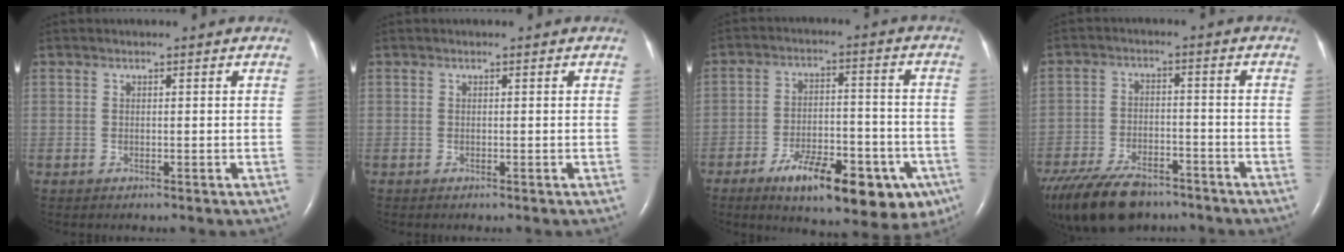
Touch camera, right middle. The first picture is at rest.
{"total": 0.0}
{"total": 18.2, "force": [-10.4, 6.4, 13.5], "torque": [-0.141, 0.013, -0.145]}
{"total": 16.7, "force": [-12.6, 7.1, 8.3], "torque": [-0.202, -0.024, -0.201]}